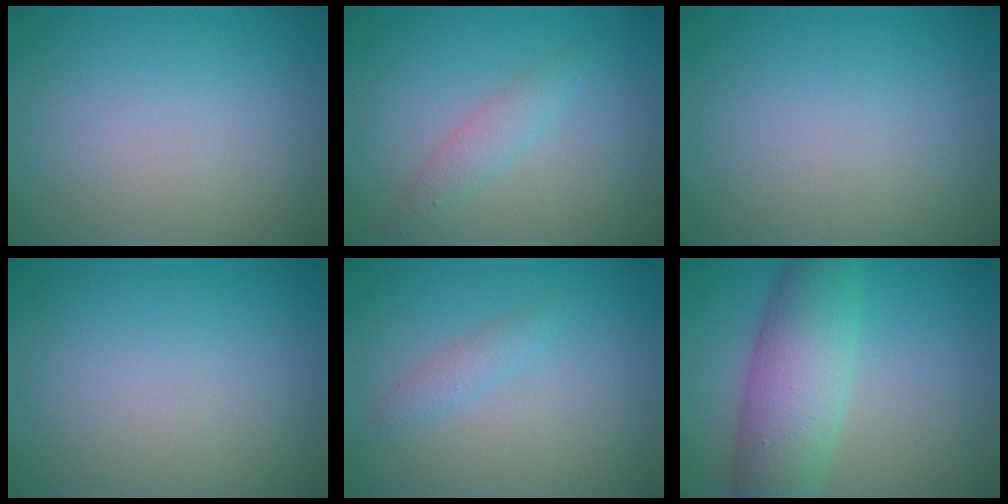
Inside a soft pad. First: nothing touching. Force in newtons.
{"total": 1.7, "press": 1.7, "slide": 0.0}
{"total": 0.0}
{"total": 0.0}
{"total": 1.3, "press": 1.3, "slide": 0.0}
{"total": 7.1, "press": 7.1, "slide": 0.1}